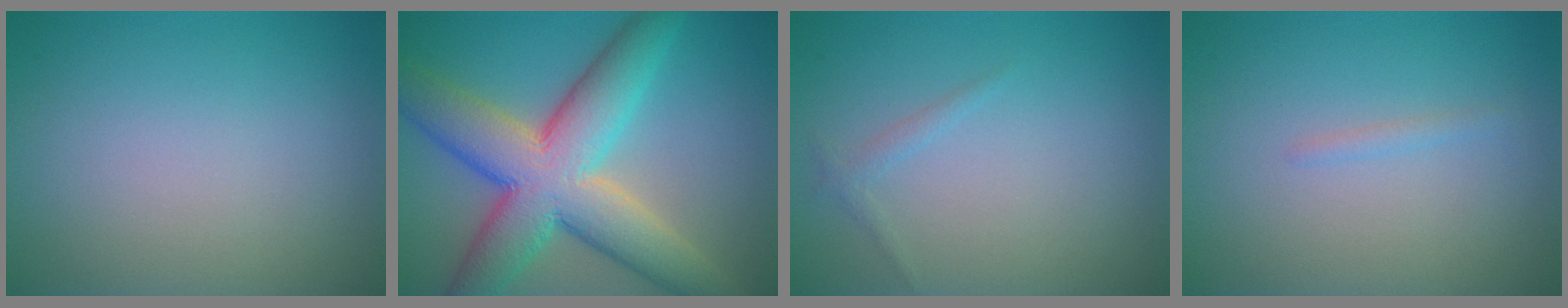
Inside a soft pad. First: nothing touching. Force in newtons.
{"total": 11.3, "press": 11.3, "slide": 0.3}
{"total": 0.9, "press": 0.9, "slide": 0.1}
{"total": 0.7, "press": 0.7, "slide": 0.1}